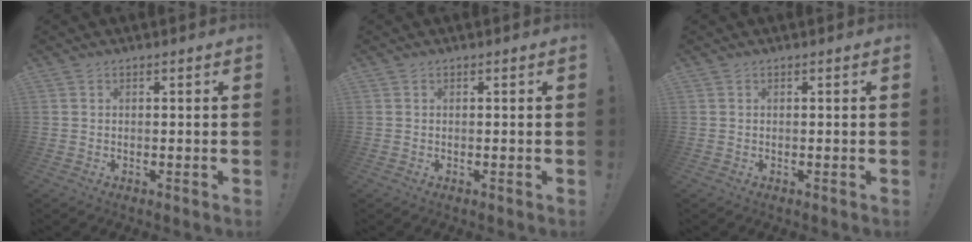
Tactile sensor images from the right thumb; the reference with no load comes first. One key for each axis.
{"total": 0.0}
{"total": 0.0}